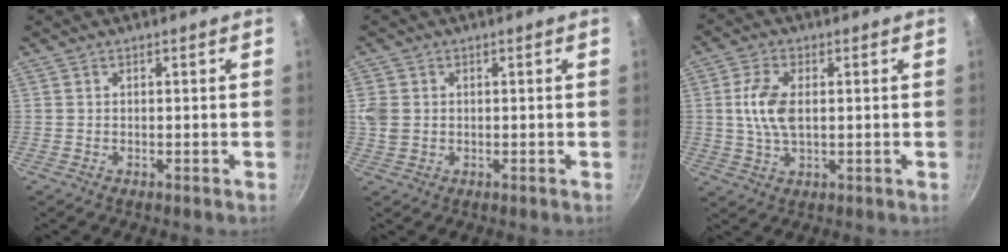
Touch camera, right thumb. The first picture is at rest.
{"total": 3.9, "force": [0.4, 3.2, 2.2], "torque": [-0.040, -0.003, 0.008]}
{"total": 7.6, "force": [0.8, 4.1, 6.4], "torque": [-0.128, 0.005, 0.013]}